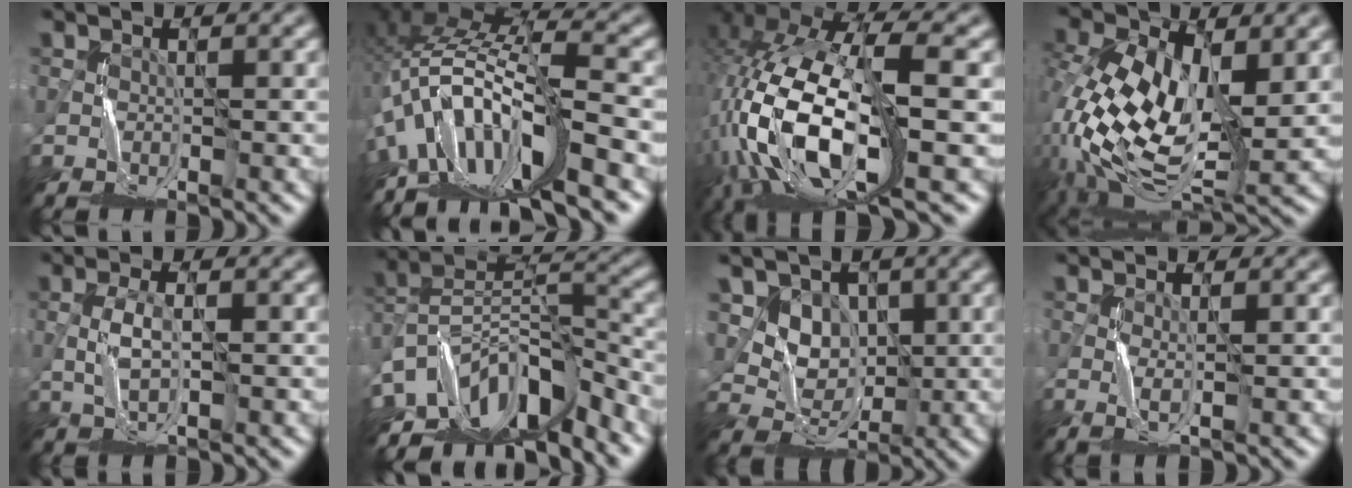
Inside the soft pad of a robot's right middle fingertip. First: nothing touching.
{"total": 12.0, "force": [-6.8, 3.8, 9.2], "torque": [-0.179, 0.008, -0.118]}
{"total": 15.4, "force": [-3.4, 6.7, 13.4], "torque": [-0.310, 0.001, -0.058]}
{"total": 11.3, "force": [-0.3, 6.8, 8.9], "torque": [-0.194, -0.009, -0.009]}
{"total": 1.9, "force": [0.2, 0.6, 1.8], "torque": [-0.046, 0.002, 0.004]}
{"total": 11.3, "force": [-8.4, 4.6, 6.0], "torque": [-0.102, 0.009, -0.152]}
{"total": 4.5, "force": [1.7, 3.6, 2.0], "torque": [-0.046, -0.014, 0.038]}
{"total": 0.9, "force": [0.2, 0.0, 0.9], "torque": [-0.025, -0.001, 0.005]}